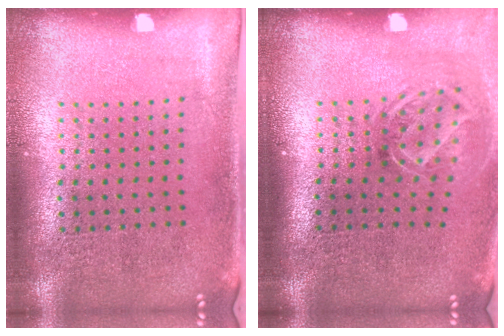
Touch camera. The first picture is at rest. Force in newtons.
{"total": 1.9, "press": 1.3, "slide": 1.4}